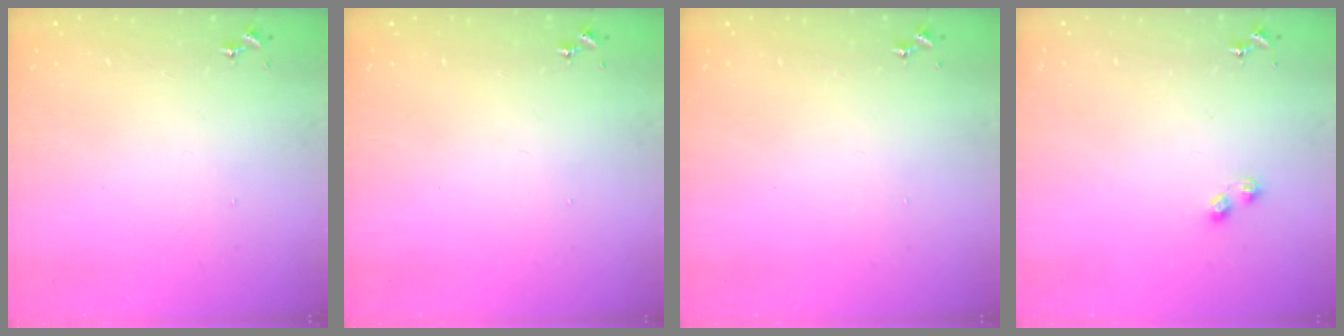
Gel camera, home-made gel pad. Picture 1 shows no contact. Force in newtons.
{"total": 0.0}
{"total": 0.0}
{"total": 3.7, "press": 3.7, "slide": 0.4}